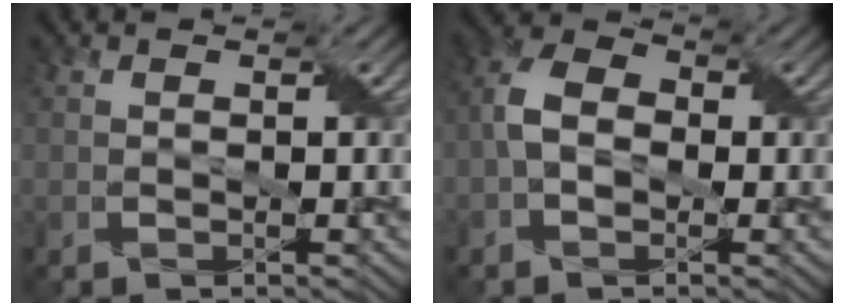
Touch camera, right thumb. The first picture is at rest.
{"total": 5.3, "force": [-0.7, 3.7, 3.8], "torque": [-0.081, 0.010, -0.023]}